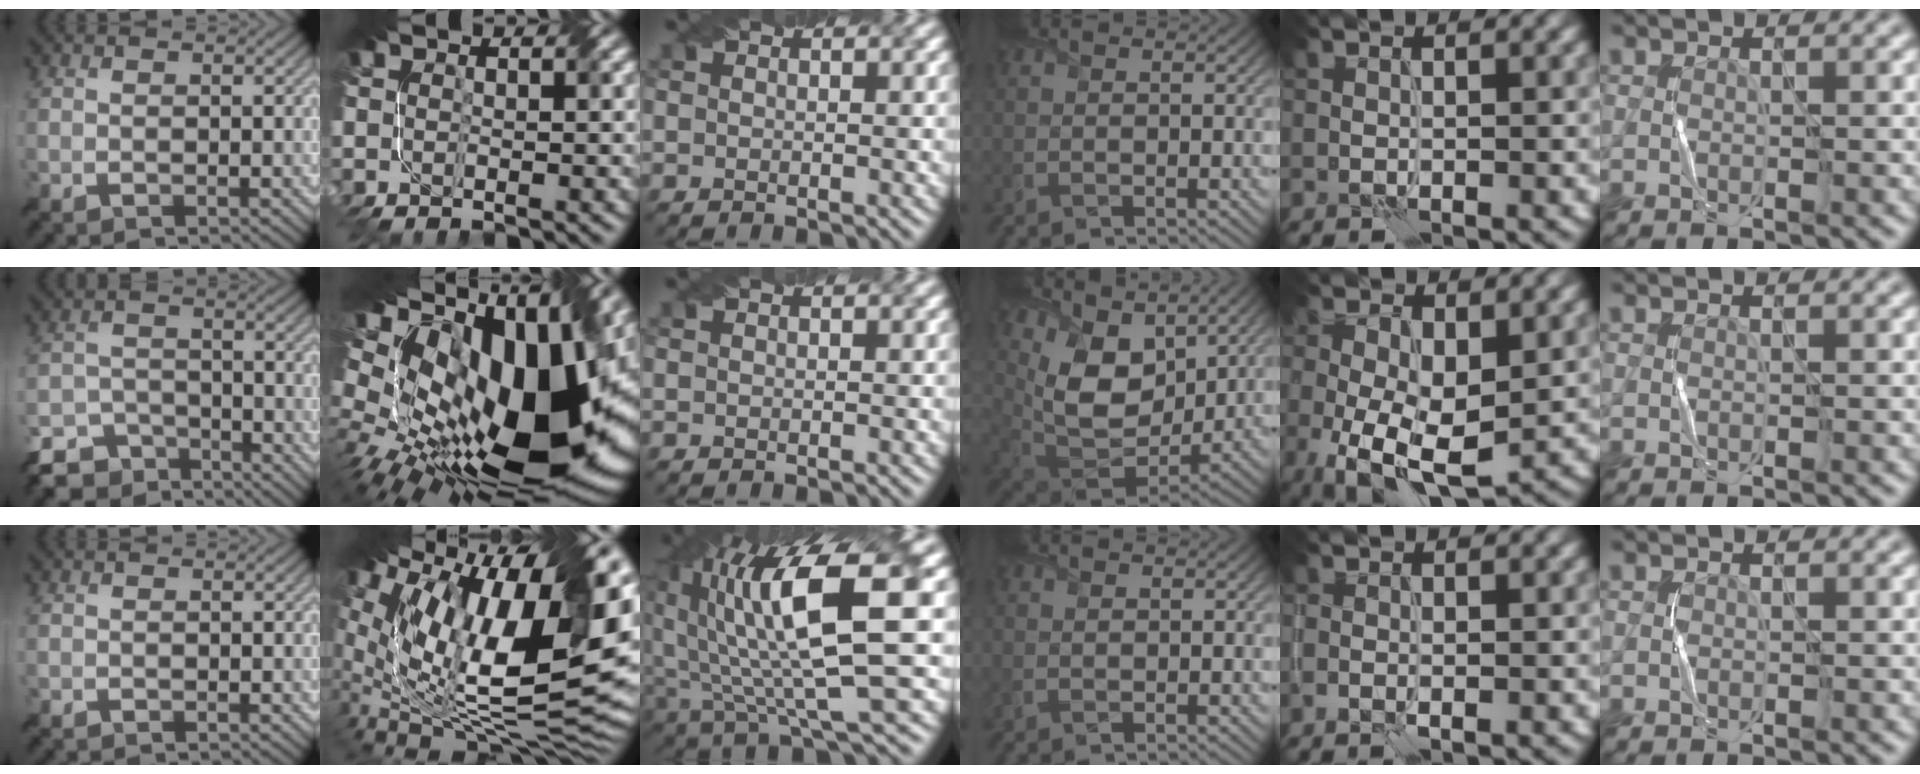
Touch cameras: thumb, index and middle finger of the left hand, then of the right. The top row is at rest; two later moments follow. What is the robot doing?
{"motion": "fold", "object": "bandage"}